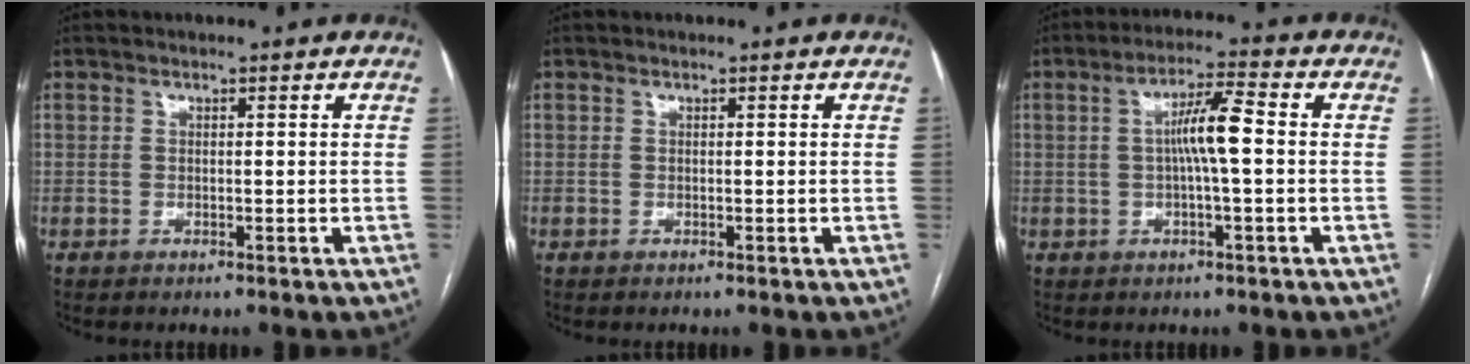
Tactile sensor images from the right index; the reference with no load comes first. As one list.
[{"total": 0.0}, {"total": 6.4, "force": [0.1, 0.2, 6.4], "torque": [-0.117, 0.013, 0.000]}]